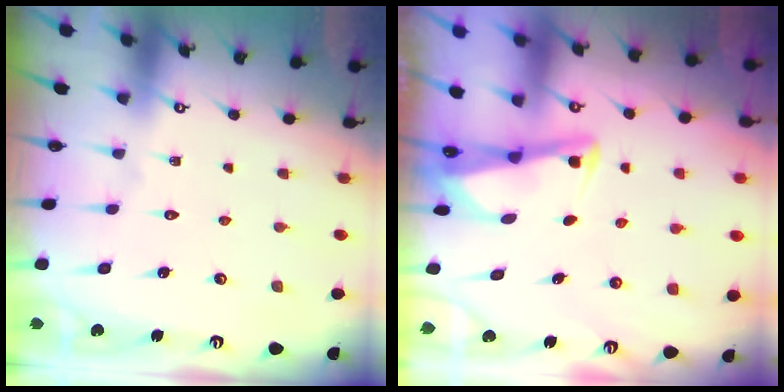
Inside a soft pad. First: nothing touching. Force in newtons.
{"total": 2.9, "press": 2.8, "slide": 0.4}